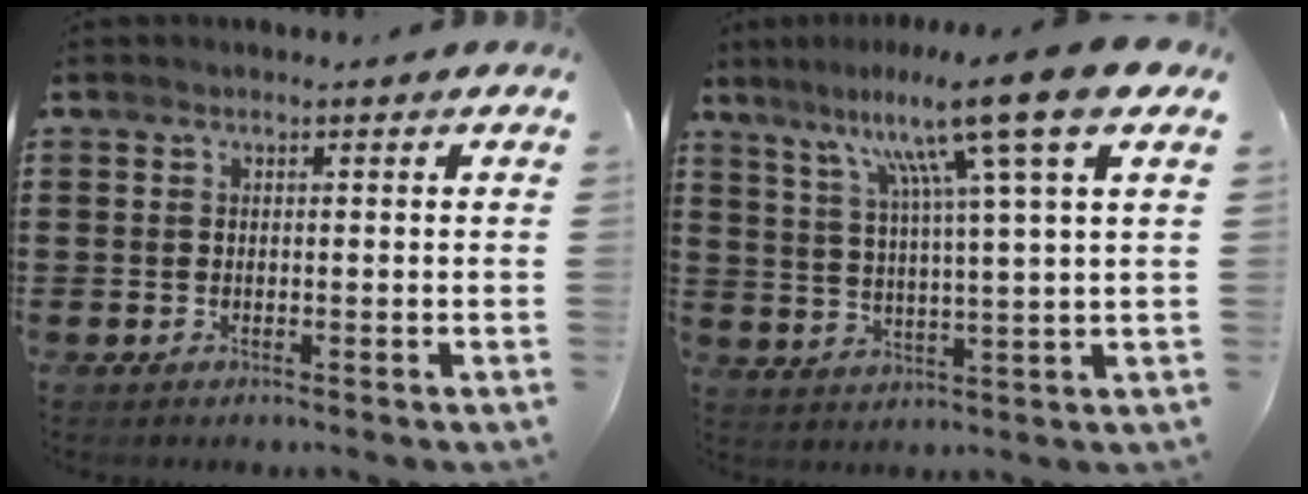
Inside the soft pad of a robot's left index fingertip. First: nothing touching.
{"total": 12.9, "force": [8.0, -1.0, 10.1], "torque": [-0.202, -0.028, 0.117]}